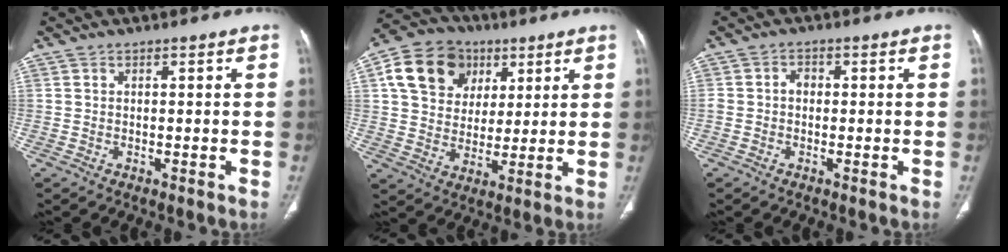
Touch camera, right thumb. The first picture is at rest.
{"total": 14.9, "force": [5.5, 12.1, 6.8], "torque": [-0.101, 0.003, 0.094]}
{"total": 2.0, "force": [-0.2, 1.5, 1.2], "torque": [-0.013, 0.009, -0.006]}